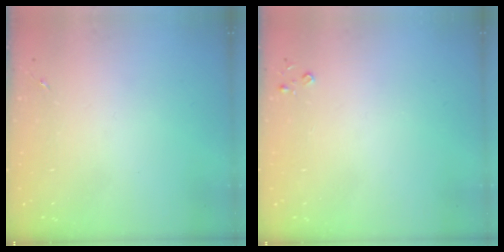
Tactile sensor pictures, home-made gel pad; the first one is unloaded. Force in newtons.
{"total": 2.6, "press": 2.6, "slide": 0.3}